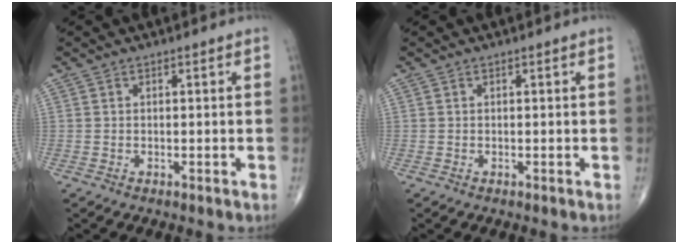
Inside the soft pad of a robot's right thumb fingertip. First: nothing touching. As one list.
[{"total": 0.0}]